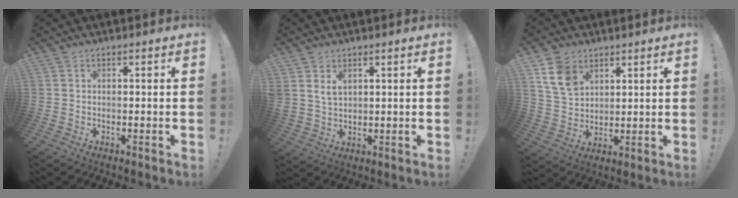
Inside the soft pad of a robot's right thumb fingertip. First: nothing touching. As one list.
[{"total": 4.3, "force": [2.7, 2.7, 2.0], "torque": [-0.038, -0.009, 0.052]}, {"total": 10.0, "force": [5.9, 6.7, 4.6], "torque": [-0.077, -0.023, 0.116]}]